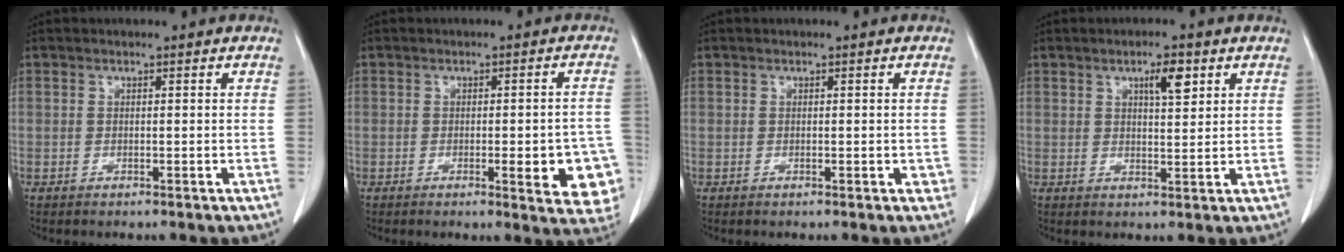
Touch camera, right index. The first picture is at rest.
{"total": 8.9, "force": [-2.7, 2.1, 8.2], "torque": [-0.077, 0.000, -0.031]}
{"total": 1.1, "force": [-0.1, 0.6, 0.9], "torque": [-0.010, 0.002, 0.003]}
{"total": 4.2, "force": [2.2, 1.1, 3.5], "torque": [-0.057, 0.000, 0.036]}